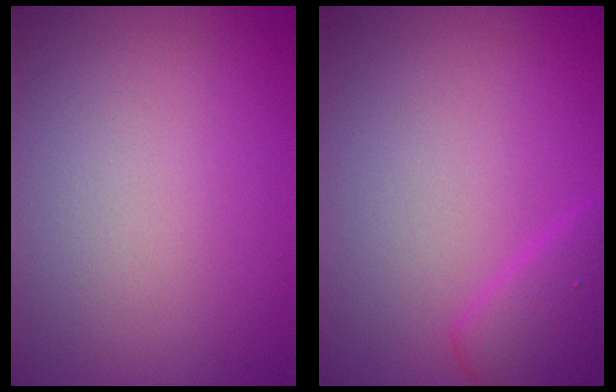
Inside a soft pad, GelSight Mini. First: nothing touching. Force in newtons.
{"total": 2.9, "press": 2.9, "slide": 0.1}